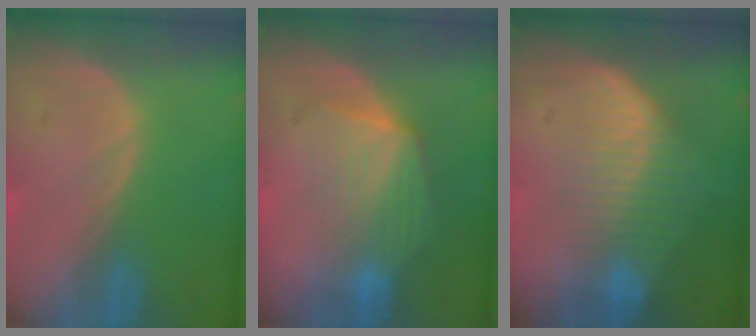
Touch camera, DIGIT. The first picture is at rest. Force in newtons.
{"total": 7.3, "press": 6.9, "slide": 2.6}
{"total": 7.2, "press": 6.6, "slide": 2.8}